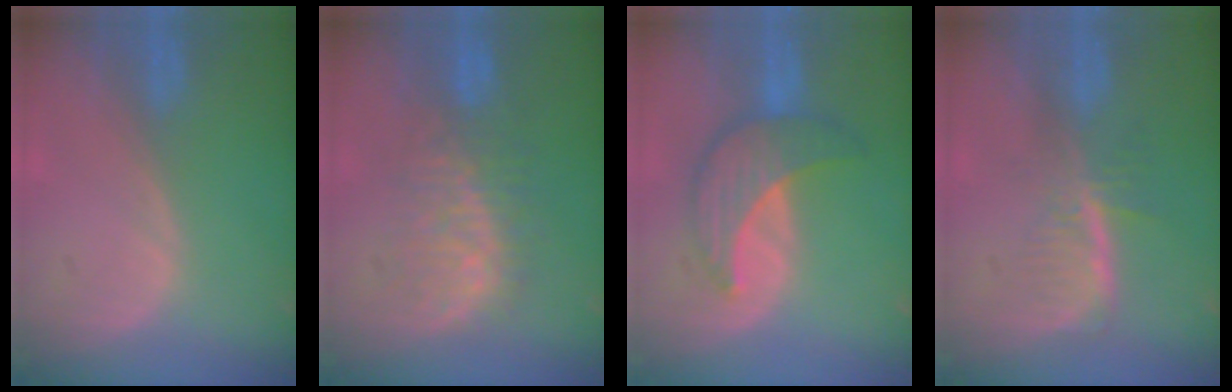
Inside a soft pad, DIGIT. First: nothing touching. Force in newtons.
{"total": 8.4, "press": 8.4, "slide": 0.3}
{"total": 7.1, "press": 7.1, "slide": 0.1}
{"total": 6.0, "press": 5.2, "slide": 3.0}